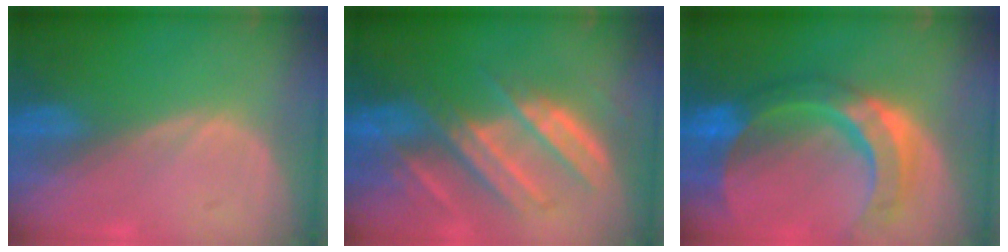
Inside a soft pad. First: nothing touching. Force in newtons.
{"total": 9.0, "press": 8.2, "slide": 3.6}
{"total": 11.3, "press": 9.5, "slide": 6.1}